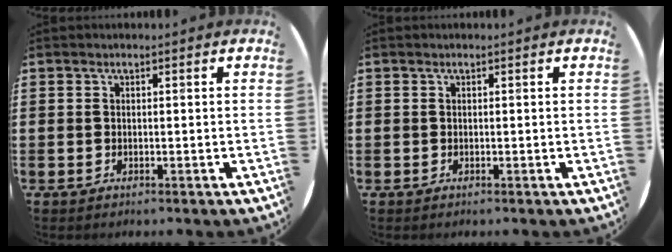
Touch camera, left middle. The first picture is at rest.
{"total": 0.0}